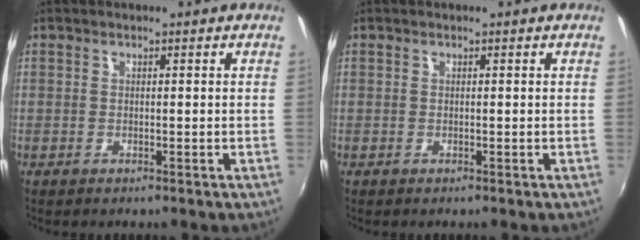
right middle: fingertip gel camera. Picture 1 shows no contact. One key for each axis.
{"total": 0.0}